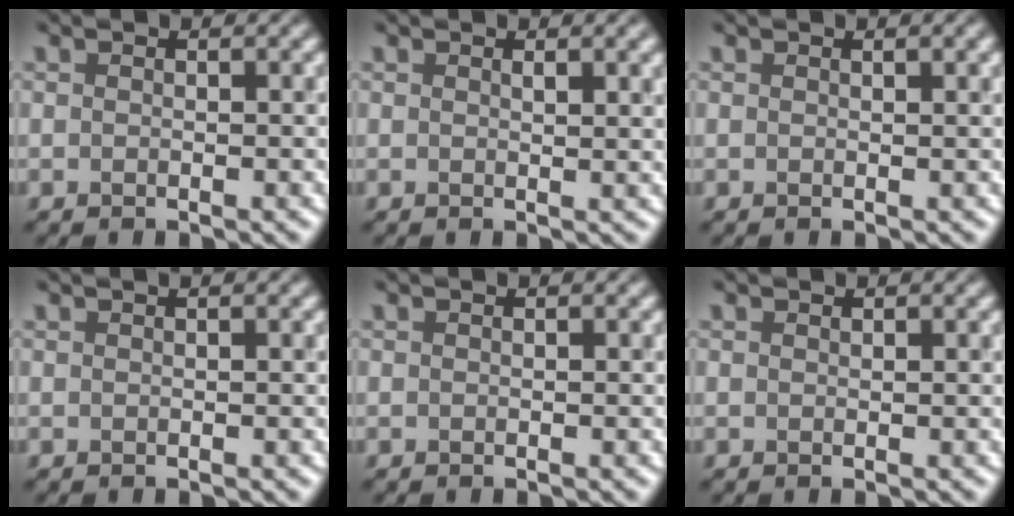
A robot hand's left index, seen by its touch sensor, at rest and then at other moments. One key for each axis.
{"total": 1.9, "fx": 0.7, "fy": 0.5, "fz": 1.7, "tx": -0.016, "ty": 0.006, "tz": 0.008}
{"total": 1.2, "fx": 0.5, "fy": 0.3, "fz": 1.0, "tx": -0.013, "ty": 0.006, "tz": 0.003}
{"total": 0.6, "fx": 0.2, "fy": 0.2, "fz": 0.5, "tx": -0.005, "ty": 0.002, "tz": -0.001}
{"total": 0.0}
{"total": 0.0}